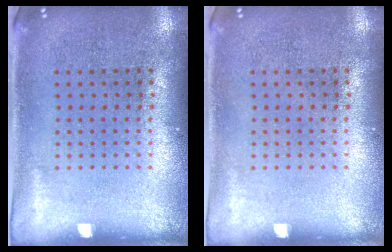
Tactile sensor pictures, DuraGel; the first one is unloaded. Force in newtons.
{"total": 0.0}